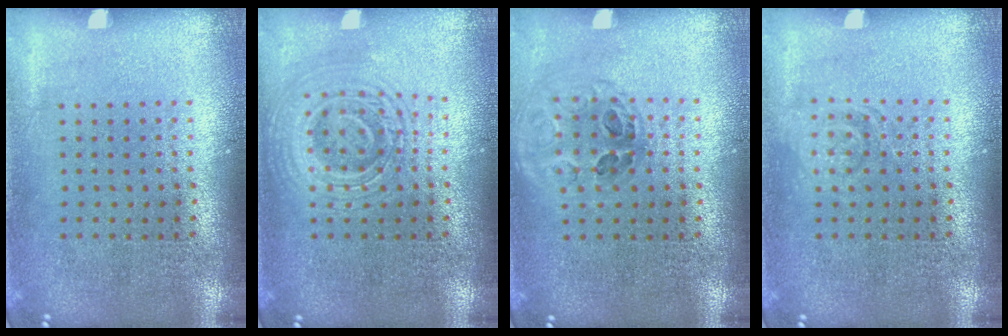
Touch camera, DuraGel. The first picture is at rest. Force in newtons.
{"total": 2.7, "press": 2.7, "slide": 0.5}
{"total": 1.1, "press": 1.0, "slide": 0.4}
{"total": 1.4, "press": 1.4, "slide": 0.2}